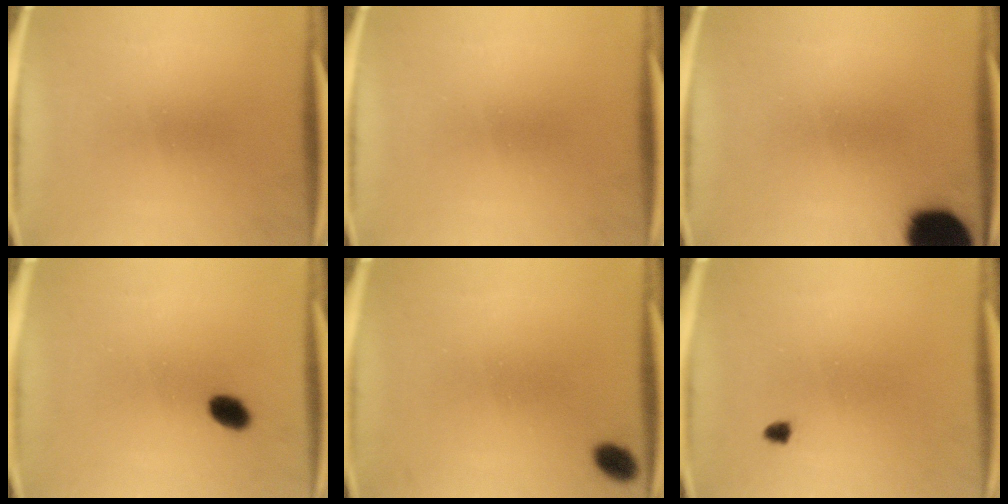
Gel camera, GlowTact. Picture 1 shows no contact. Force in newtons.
{"total": 0.0}
{"total": 17.2}
{"total": 3.5}
{"total": 3.3}
{"total": 1.0}